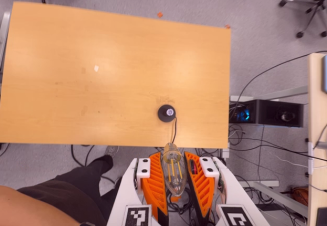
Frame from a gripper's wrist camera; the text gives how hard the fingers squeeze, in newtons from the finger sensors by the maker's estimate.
{"total": 13.5, "left": 14.2, "right": 12.8}